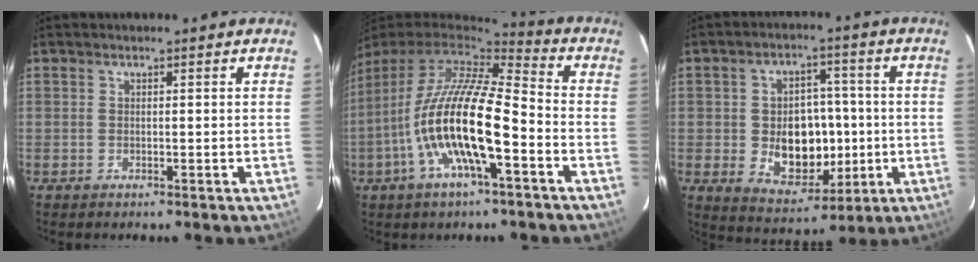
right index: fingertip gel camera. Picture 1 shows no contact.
{"total": 17.9, "force": [-6.0, 4.3, 16.3], "torque": [-0.303, -0.024, -0.118]}
{"total": 12.3, "force": [-1.4, 9.0, 8.2], "torque": [-0.158, 0.005, 0.001]}